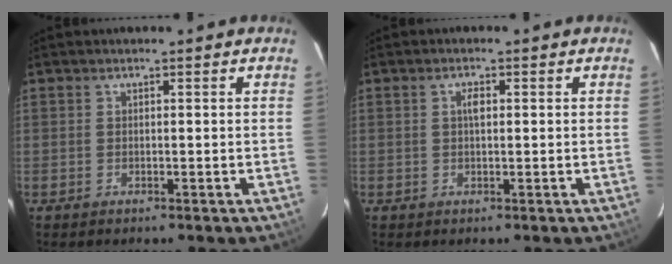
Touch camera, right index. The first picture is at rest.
{"total": 1.6, "force": [0.3, 0.7, 1.4], "torque": [-0.025, 0.005, 0.004]}